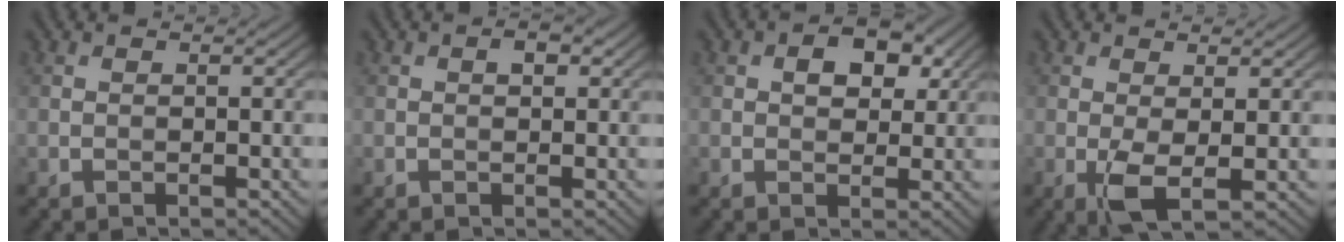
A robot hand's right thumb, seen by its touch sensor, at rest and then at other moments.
{"total": 1.5, "force": [0.4, 0.9, 1.2], "torque": [-0.015, 0.002, 0.004]}
{"total": 4.7, "force": [1.5, 3.1, 3.2], "torque": [-0.051, 0.001, 0.021]}
{"total": 3.5, "force": [-0.1, 1.0, 3.3], "torque": [-0.076, -0.005, -0.004]}